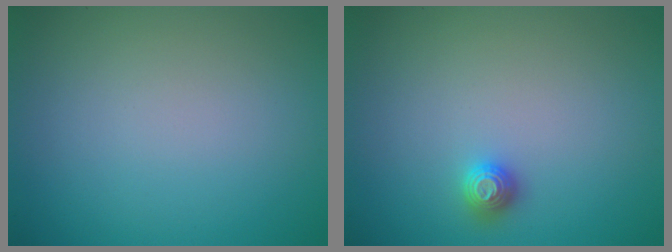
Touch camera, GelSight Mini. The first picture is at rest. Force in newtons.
{"total": 1.3, "press": 1.2, "slide": 0.3}